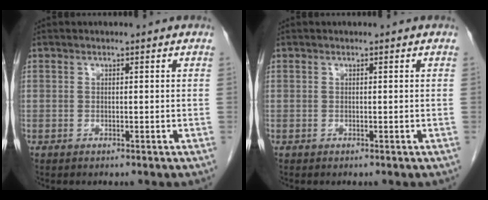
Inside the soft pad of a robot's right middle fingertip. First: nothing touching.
{"total": 0.0}